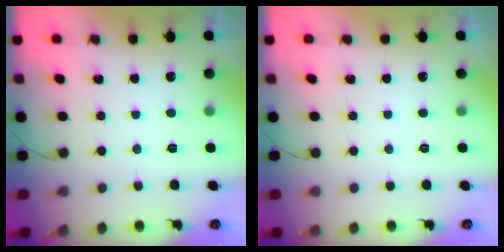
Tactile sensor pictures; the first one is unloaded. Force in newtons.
{"total": 0.0}